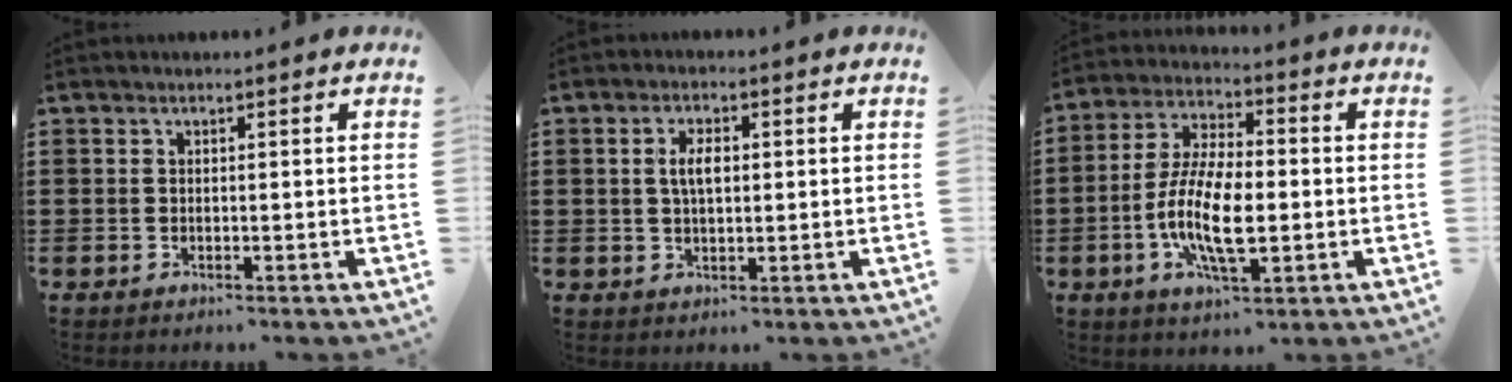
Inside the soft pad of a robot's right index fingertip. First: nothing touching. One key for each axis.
{"total": 3.8, "fx": 0.5, "fy": 1.6, "fz": 3.4, "tx": -0.068, "ty": 0.008, "tz": 0.006}
{"total": 11.3, "fx": -2.4, "fy": 4.4, "fz": 10.1, "tx": -0.224, "ty": -0.012, "tz": -0.048}